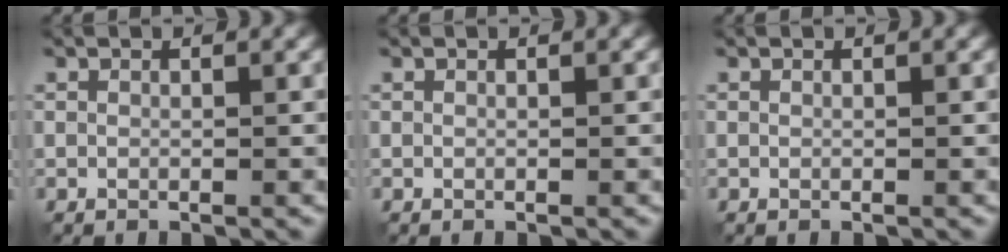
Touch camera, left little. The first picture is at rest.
{"total": 0.0}
{"total": 0.0}